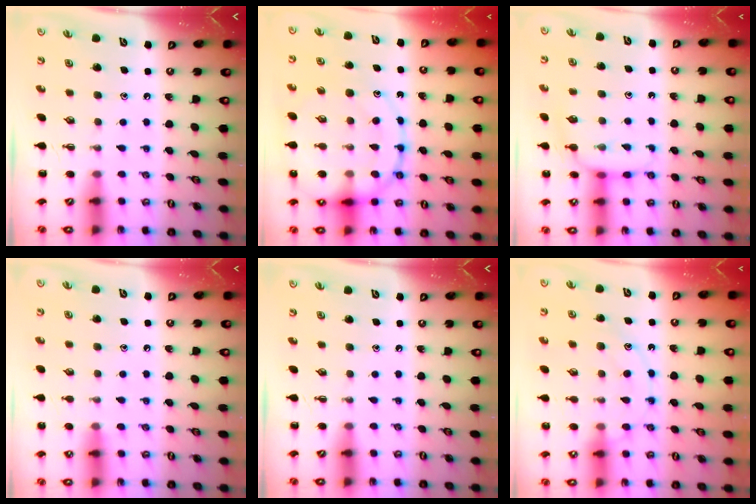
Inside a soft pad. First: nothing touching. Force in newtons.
{"total": 17.9, "press": 17.7, "slide": 2.7}
{"total": 8.1, "press": 8.0, "slide": 1.6}
{"total": 6.8, "press": 6.4, "slide": 2.3}
{"total": 0.0}
{"total": 12.4, "press": 12.4, "slide": 0.6}